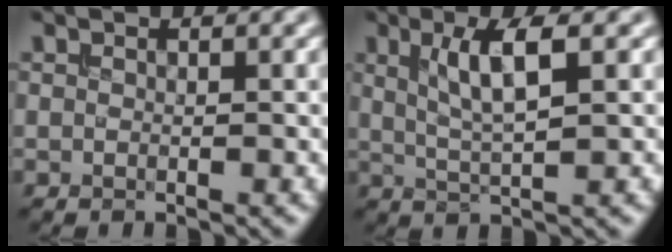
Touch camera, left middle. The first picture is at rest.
{"total": 4.4, "force": [1.3, 1.0, 4.0], "torque": [-0.079, -0.001, 0.027]}